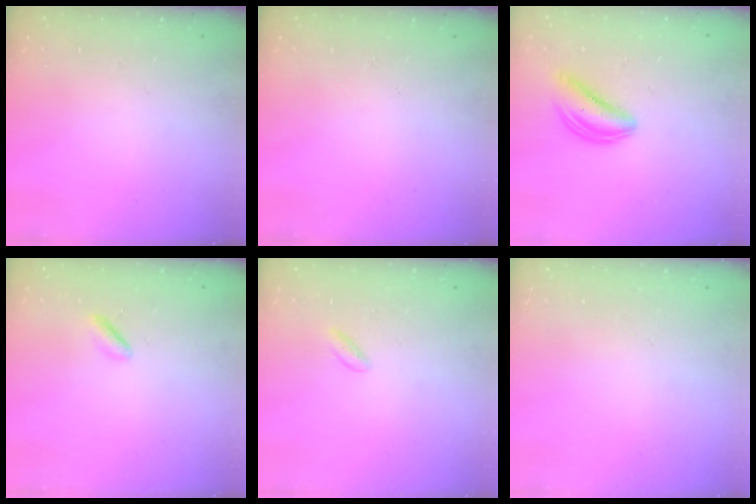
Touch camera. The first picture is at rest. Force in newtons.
{"total": 0.0}
{"total": 5.2, "press": 5.1, "slide": 0.9}
{"total": 1.5, "press": 1.3, "slide": 0.7}
{"total": 1.5, "press": 1.2, "slide": 0.9}
{"total": 2.0, "press": 2.0, "slide": 0.1}